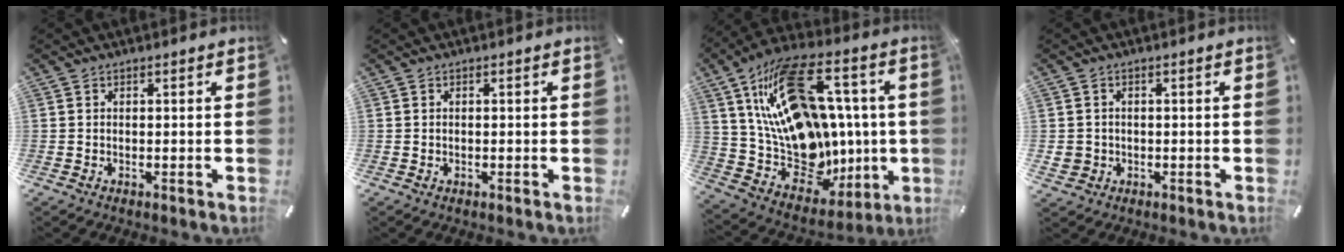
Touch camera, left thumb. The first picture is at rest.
{"total": 0.0}
{"total": 25.2, "force": [6.5, 15.8, 18.5], "torque": [-0.341, -0.051, 0.123]}
{"total": 3.1, "force": [-0.5, 3.0, 0.8], "torque": [-0.015, 0.005, -0.009]}